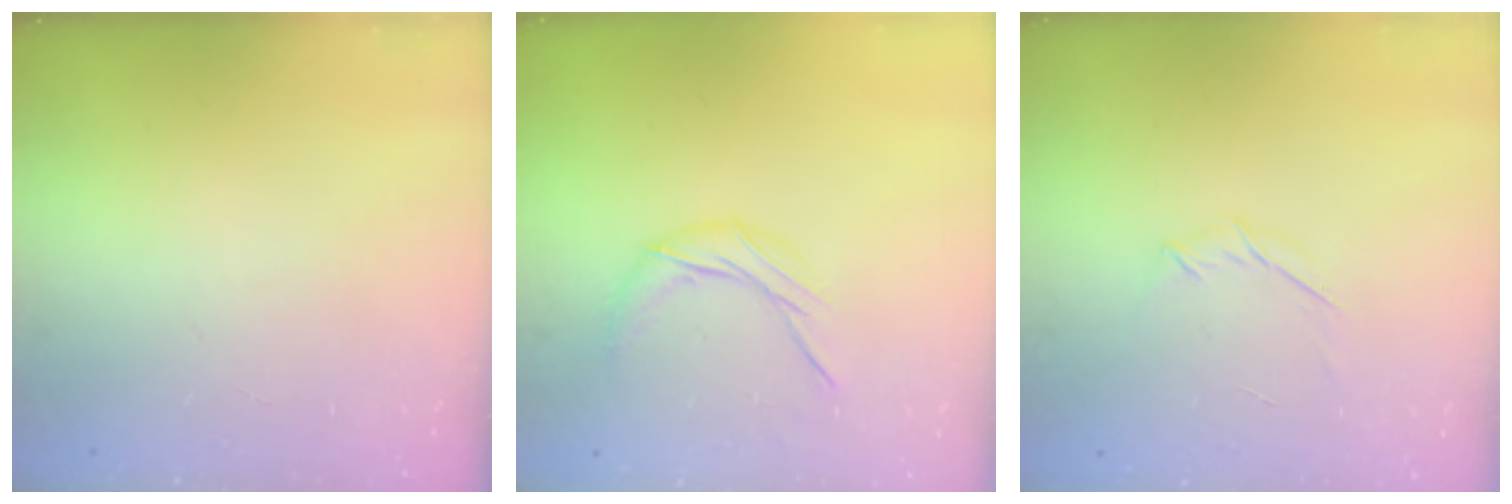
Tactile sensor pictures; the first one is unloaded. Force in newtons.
{"total": 7.8, "press": 7.8, "slide": 0.1}
{"total": 3.8, "press": 3.7, "slide": 0.9}